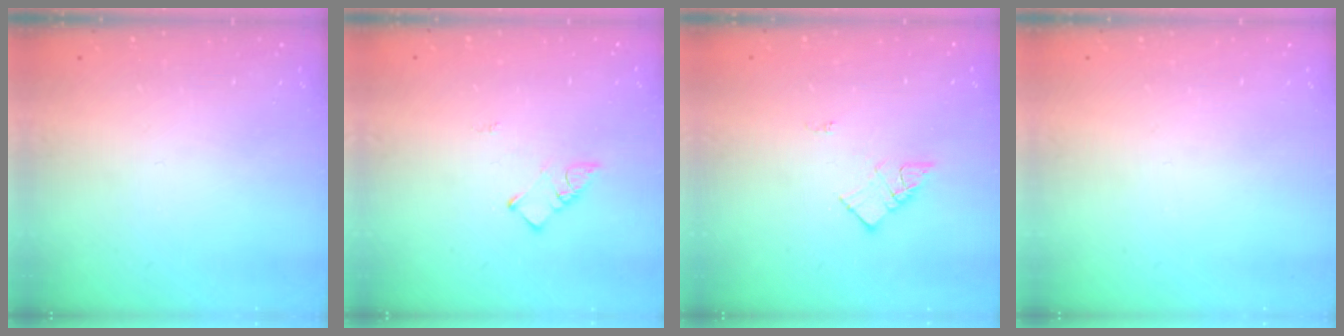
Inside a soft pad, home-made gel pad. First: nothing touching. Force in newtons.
{"total": 3.6, "press": 3.5, "slide": 0.4}
{"total": 6.9, "press": 6.9, "slide": 0.3}
{"total": 0.0}